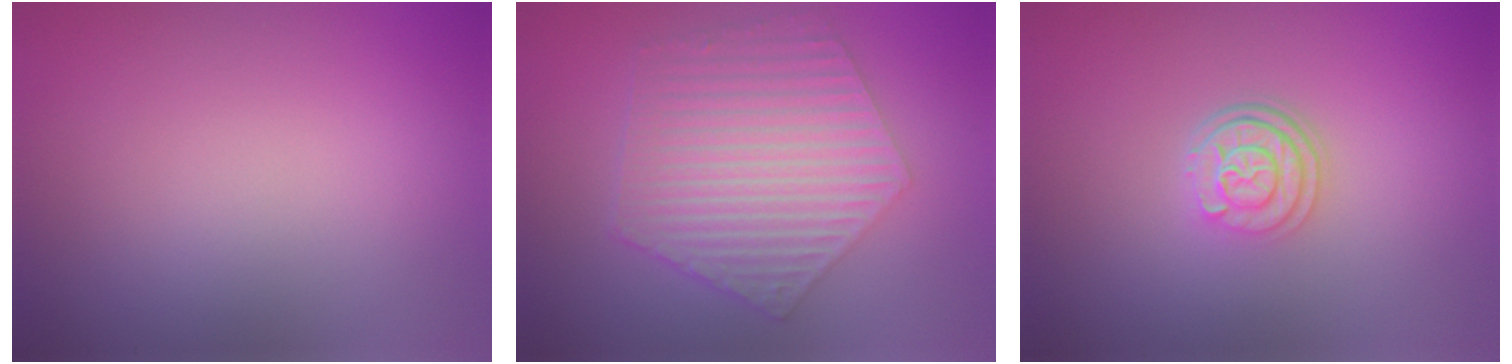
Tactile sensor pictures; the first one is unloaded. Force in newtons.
{"total": 6.7, "press": 4.9, "slide": 4.6}
{"total": 3.1, "press": 2.5, "slide": 1.8}